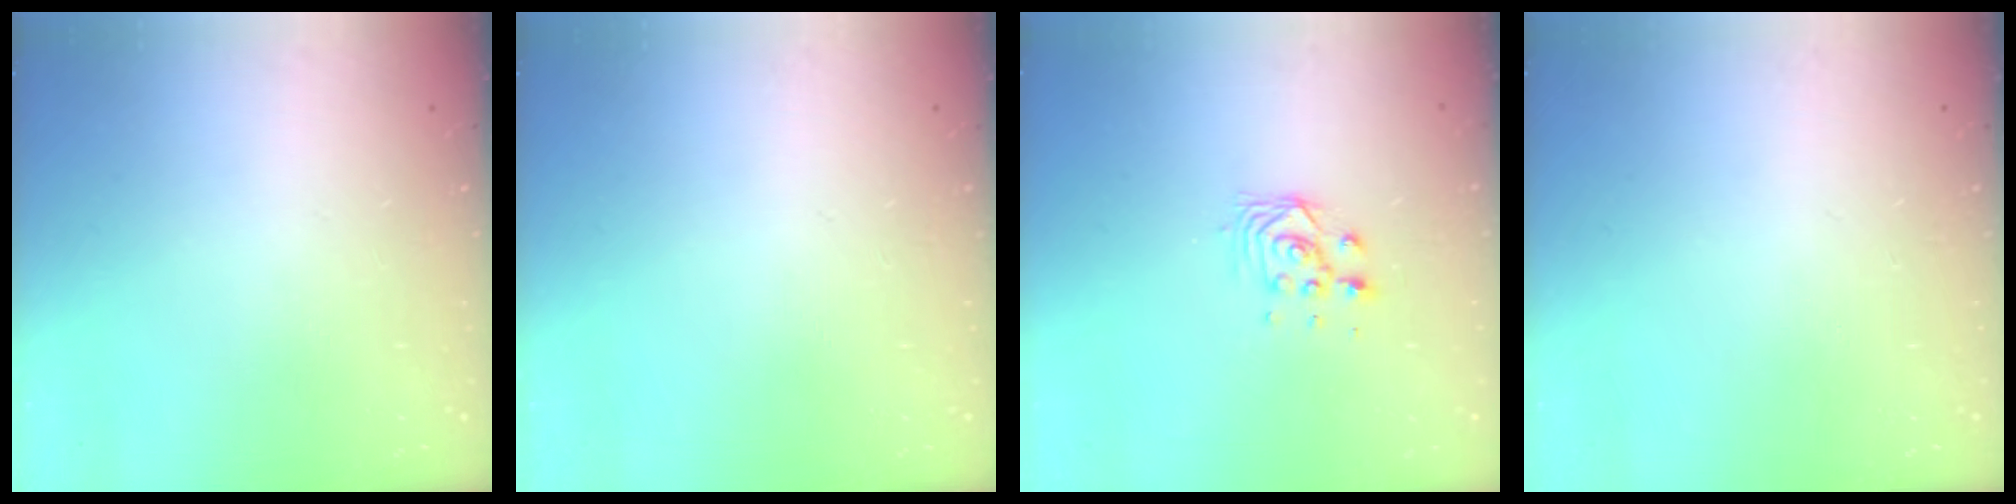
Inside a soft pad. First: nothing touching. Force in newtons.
{"total": 0.0}
{"total": 3.5, "press": 3.4, "slide": 0.8}
{"total": 0.0}